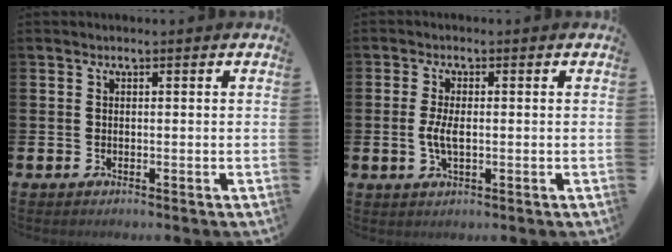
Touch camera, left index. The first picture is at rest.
{"total": 3.3, "force": [-0.1, 1.4, 3.0], "torque": [-0.055, 0.004, -0.004]}